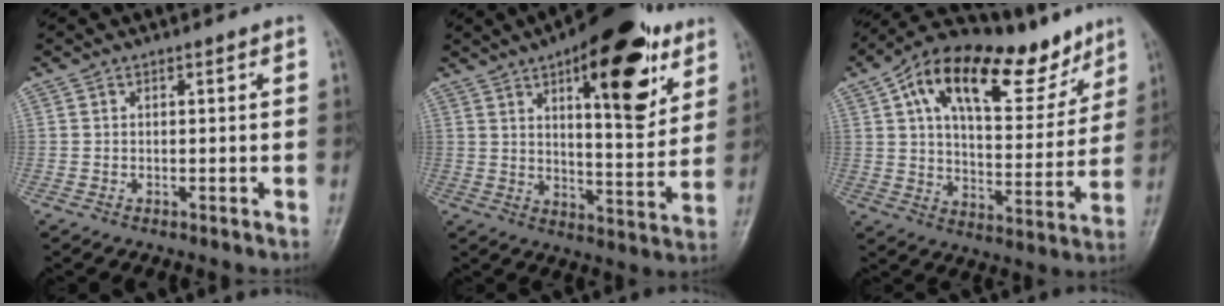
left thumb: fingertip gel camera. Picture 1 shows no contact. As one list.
[{"total": 21.5, "force": [10.4, 8.3, 16.9], "torque": [-0.199, -0.037, 0.150]}, {"total": 23.8, "force": [13.8, 10.5, 16.3], "torque": [-0.210, -0.018, 0.223]}]